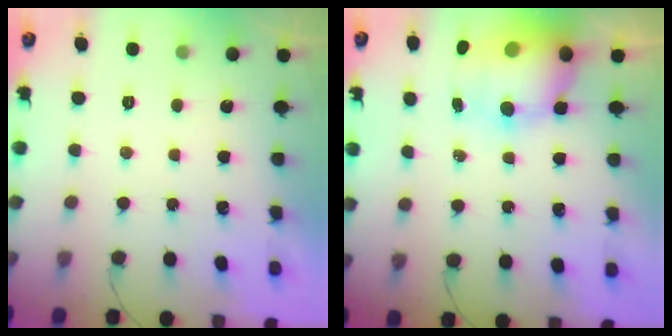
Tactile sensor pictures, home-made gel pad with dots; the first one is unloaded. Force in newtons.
{"total": 12.3, "press": 11.9, "slide": 3.0}